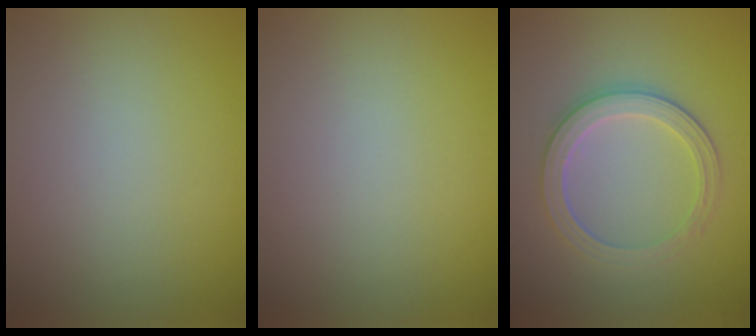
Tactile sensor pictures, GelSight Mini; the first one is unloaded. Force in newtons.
{"total": 0.0}
{"total": 3.9, "press": 3.3, "slide": 2.0}